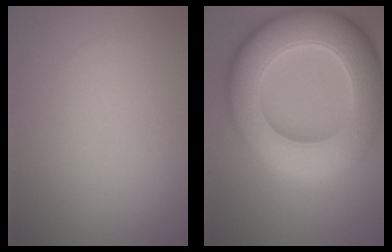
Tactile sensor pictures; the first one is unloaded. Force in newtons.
{"total": 13.2, "press": 13.1, "slide": 2.1}